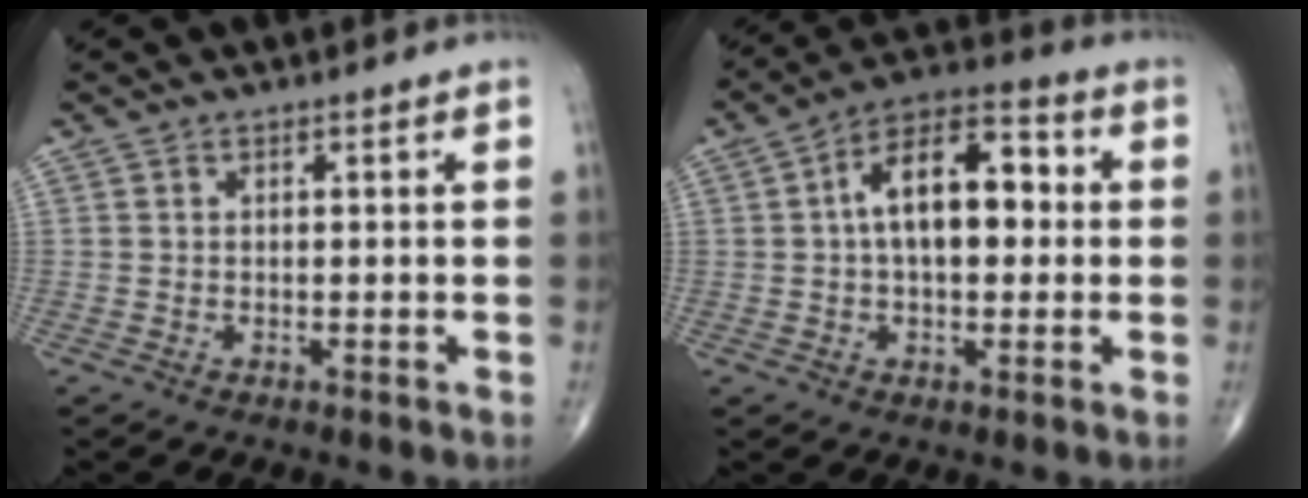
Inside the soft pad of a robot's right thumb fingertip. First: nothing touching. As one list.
[{"total": 13.5, "force": [1.3, 7.4, 11.2], "torque": [-0.166, 0.032, 0.009]}]